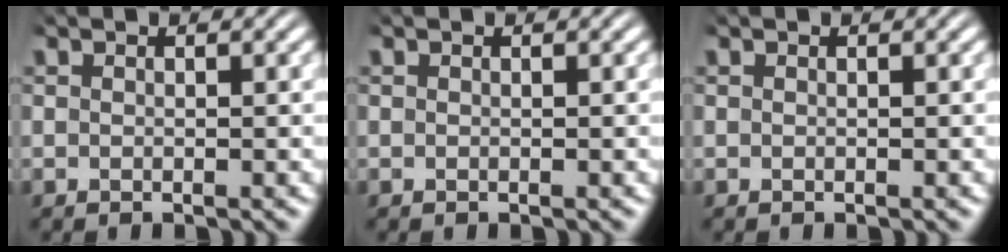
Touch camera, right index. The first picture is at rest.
{"total": 0.0}
{"total": 0.0}